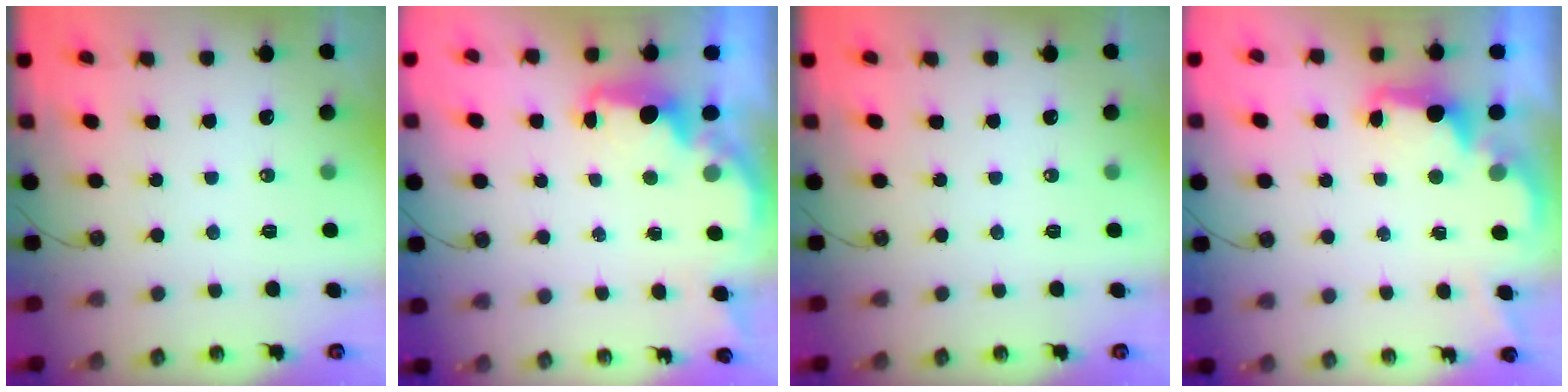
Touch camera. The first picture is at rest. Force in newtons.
{"total": 2.2, "press": 2.1, "slide": 0.7}
{"total": 0.0}
{"total": 2.8, "press": 2.6, "slide": 0.8}